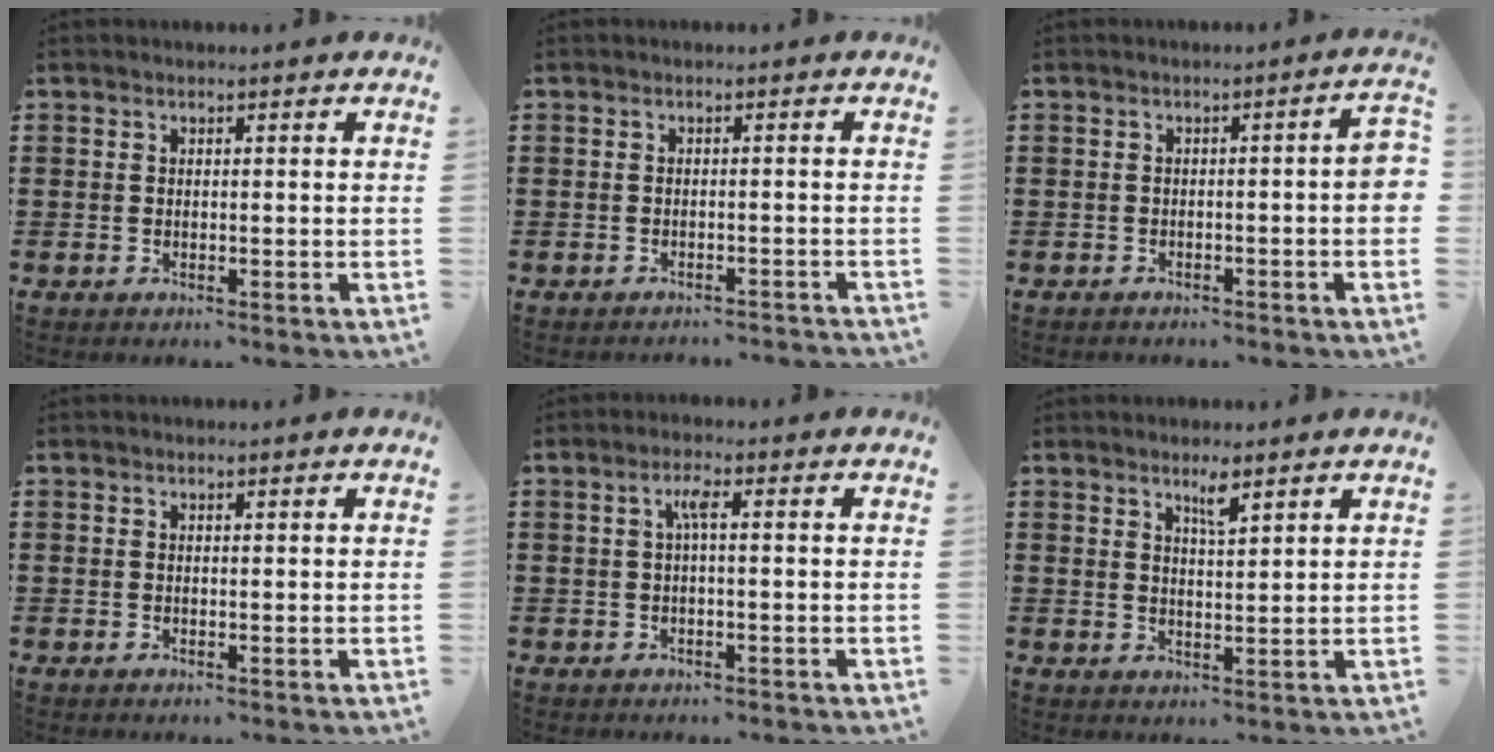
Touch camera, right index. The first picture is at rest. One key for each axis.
{"total": 1.3, "fx": -1.3, "fy": 0.0, "fz": 0.0, "tx": -0.003, "ty": 0.001, "tz": -0.028}
{"total": 3.0, "fx": -1.4, "fy": 0.4, "fz": 2.6, "tx": -0.031, "ty": -0.002, "tz": -0.027}
{"total": 0.0}
{"total": 2.6, "fx": 0.1, "fy": 0.3, "fz": 2.6, "tx": -0.051, "ty": 0.005, "tz": -0.001}
{"total": 3.0, "fx": 2.2, "fy": 0.5, "fz": 2.0, "tx": -0.035, "ty": -0.001, "tz": 0.036}